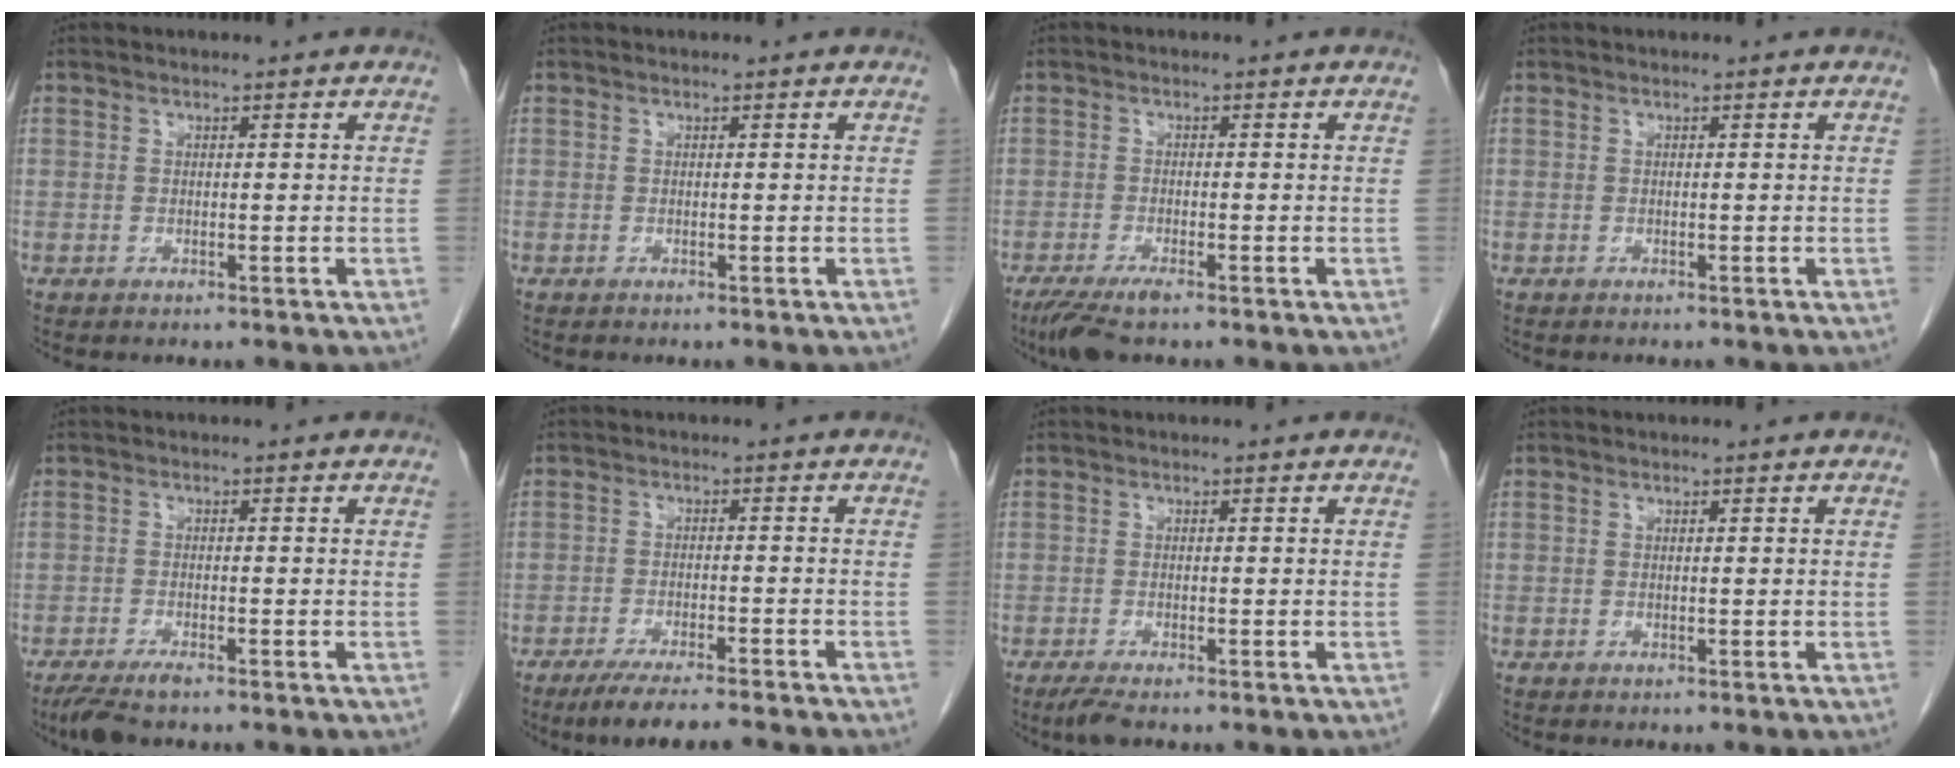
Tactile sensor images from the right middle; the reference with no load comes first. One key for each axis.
{"total": 0.0}
{"total": 4.6, "fx": -3.3, "fy": 0.7, "fz": 3.2, "tx": -0.060, "ty": -0.012, "tz": -0.059}
{"total": 0.6, "fx": -0.5, "fy": 0.0, "fz": 0.1, "tx": -0.008, "ty": -0.003, "tz": -0.009}
{"total": 3.8, "fx": -2.9, "fy": 0.5, "fz": 2.3, "tx": -0.045, "ty": -0.008, "tz": -0.053}
{"total": 8.7, "fx": -7.5, "fy": -0.2, "fz": 4.4, "tx": -0.058, "ty": -0.023, "tz": -0.119}
{"total": 2.2, "fx": -1.7, "fy": 0.2, "fz": 1.4, "tx": -0.033, "ty": -0.008, "tz": -0.032}
{"total": 0.0}